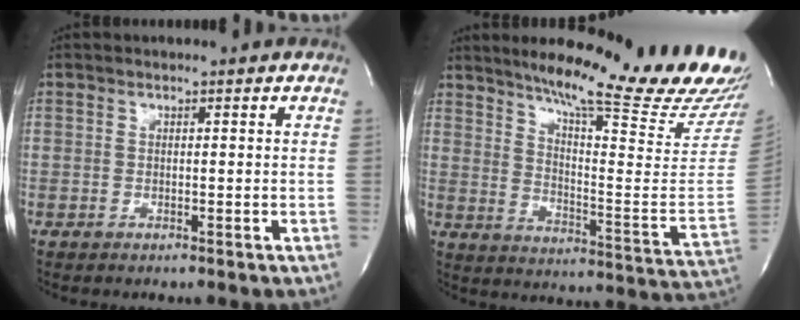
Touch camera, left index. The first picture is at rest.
{"total": 24.6, "force": [20.6, 1.2, 13.5], "torque": [-0.203, -0.089, 0.263]}